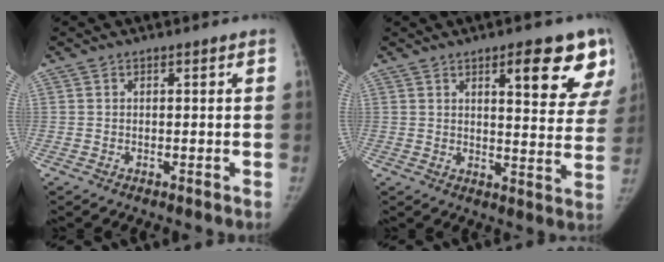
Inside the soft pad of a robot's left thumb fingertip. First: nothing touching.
{"total": 14.1, "force": [7.9, 4.0, 11.0], "torque": [-0.098, -0.041, 0.099]}